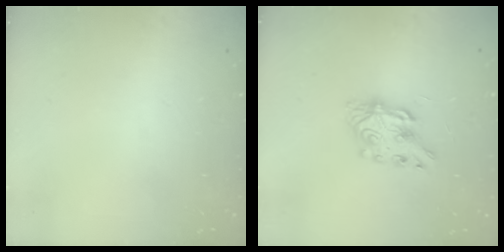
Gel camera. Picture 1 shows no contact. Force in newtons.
{"total": 8.6, "press": 8.5, "slide": 0.8}